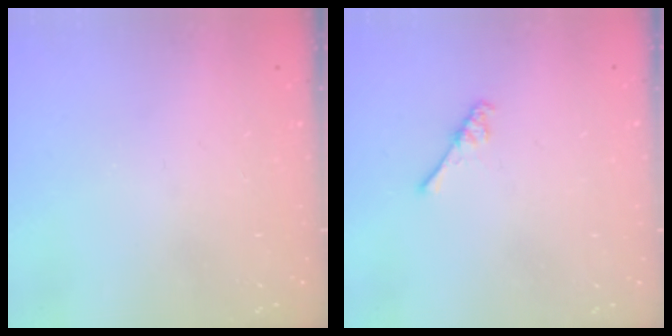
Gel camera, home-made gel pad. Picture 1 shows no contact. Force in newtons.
{"total": 2.6, "press": 2.6, "slide": 0.3}